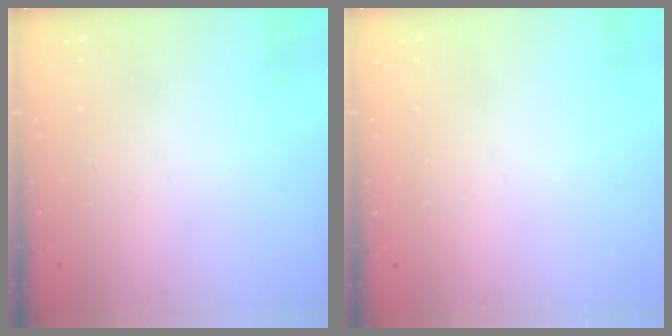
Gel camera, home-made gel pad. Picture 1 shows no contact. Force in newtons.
{"total": 0.0}